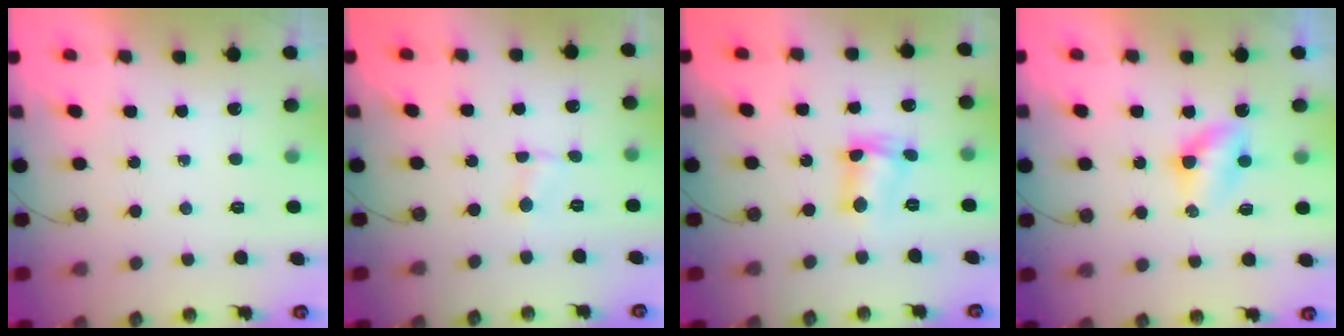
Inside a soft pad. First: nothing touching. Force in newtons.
{"total": 0.9, "press": 0.9, "slide": 0.3}
{"total": 6.5, "press": 6.1, "slide": 2.3}
{"total": 5.8, "press": 5.1, "slide": 2.7}